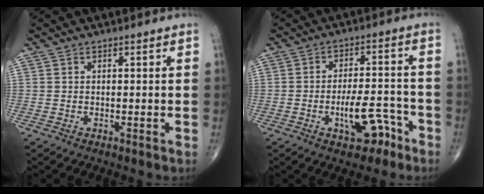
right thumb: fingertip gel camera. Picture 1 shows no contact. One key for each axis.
{"total": 8.4, "fx": -4.3, "fy": 3.9, "fz": 6.1, "tx": -0.082, "ty": 0.041, "tz": -0.063}